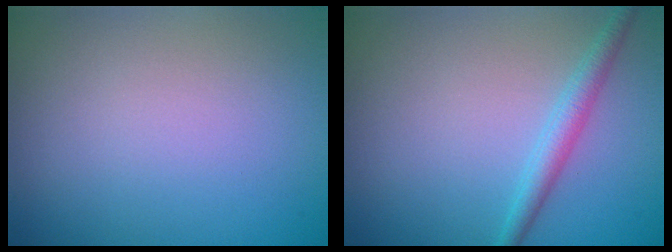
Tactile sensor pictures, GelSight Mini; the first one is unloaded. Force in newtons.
{"total": 2.1, "press": 2.1, "slide": 0.1}